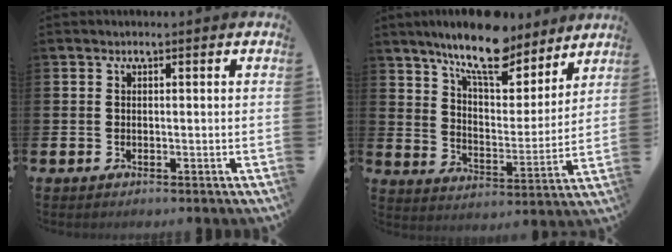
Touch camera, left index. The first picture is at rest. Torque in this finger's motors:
{"motor_torque": [2.14, 0.00, 1.05, 0.21]}